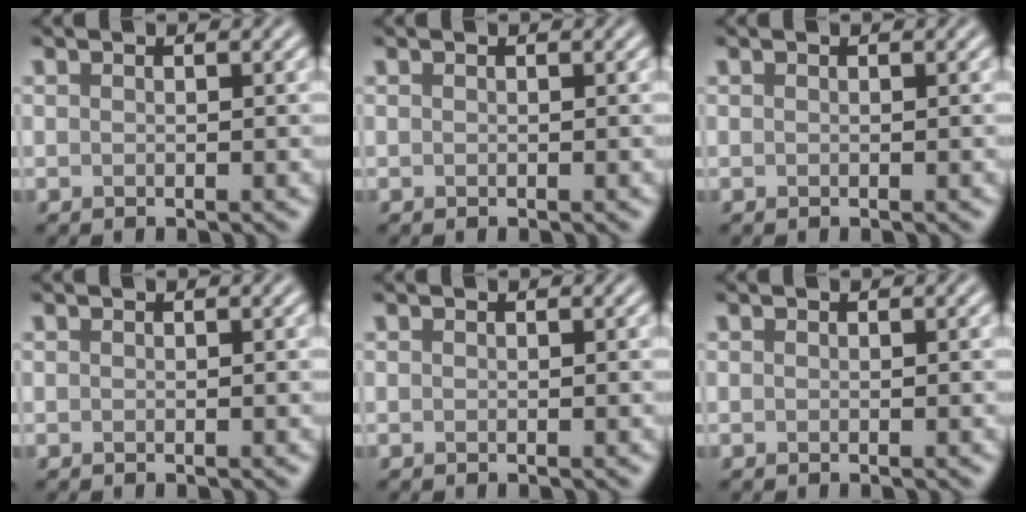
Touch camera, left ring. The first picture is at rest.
{"total": 0.0}
{"total": 0.0}
{"total": 0.0}
{"total": 0.0}
{"total": 0.0}